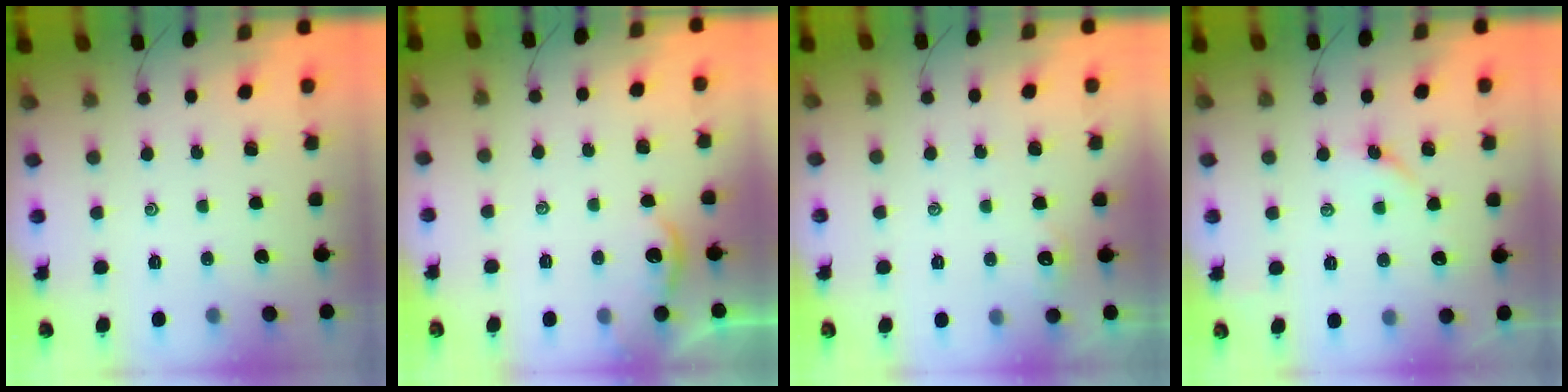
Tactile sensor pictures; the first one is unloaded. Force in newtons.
{"total": 2.0, "press": 2.0, "slide": 0.1}
{"total": 2.4, "press": 2.4, "slide": 0.3}
{"total": 3.8, "press": 3.8, "slide": 0.5}